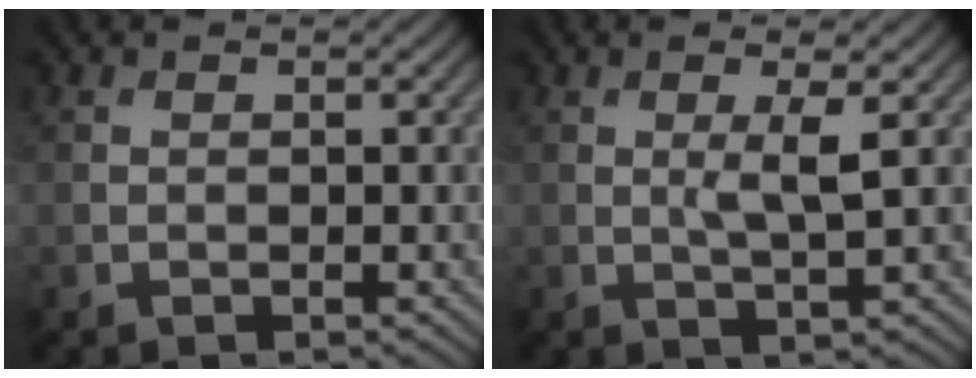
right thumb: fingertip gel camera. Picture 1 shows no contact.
{"total": 3.2, "force": [0.6, 0.2, 3.2], "torque": [-0.064, 0.001, 0.011]}